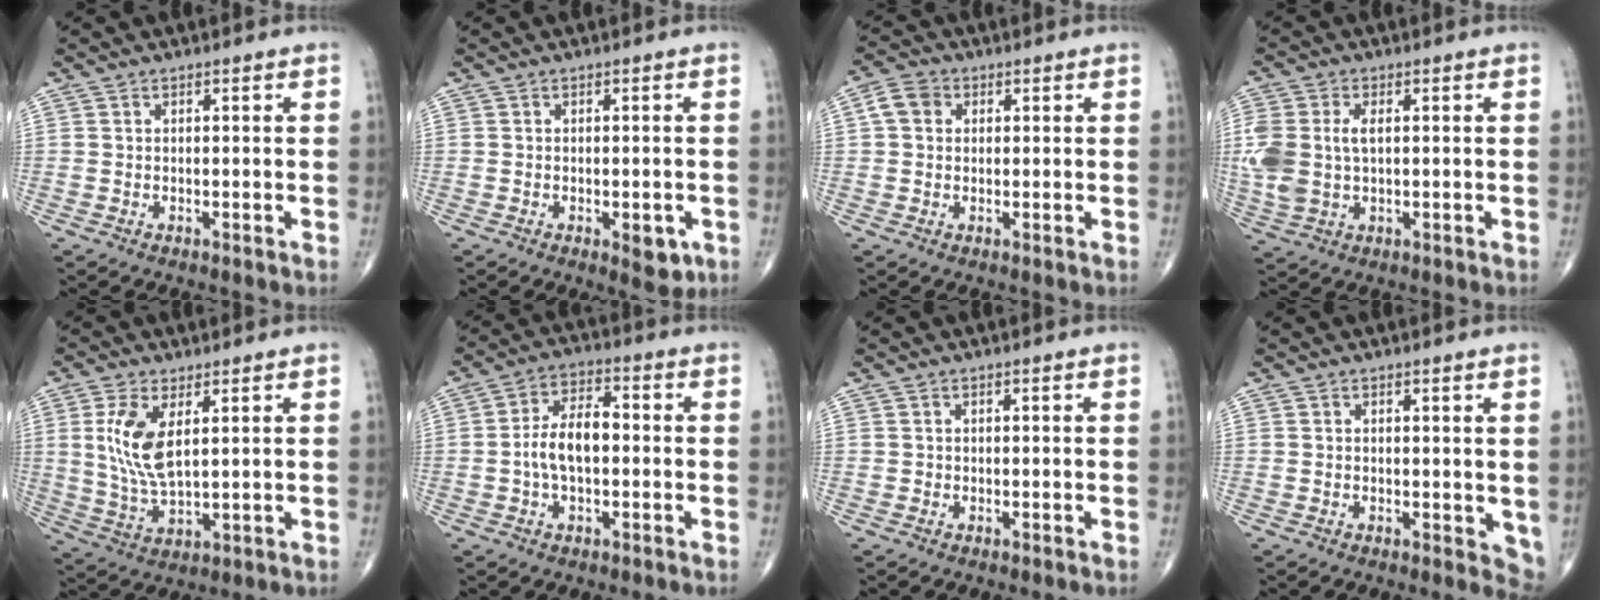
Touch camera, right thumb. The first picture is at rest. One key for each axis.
{"total": 4.3, "fx": -1.5, "fy": 1.9, "fz": 3.5, "tx": -0.029, "ty": -0.004, "tz": -0.013}
{"total": 4.3, "fx": 0.8, "fy": 3.5, "fz": 2.3, "tx": -0.035, "ty": 0.010, "tz": 0.010}
{"total": 9.6, "fx": 0.6, "fy": 5.9, "fz": 7.5, "tx": -0.191, "ty": 0.007, "tz": 0.021}
{"total": 9.8, "fx": 2.7, "fy": 4.4, "fz": 8.3, "tx": -0.174, "ty": -0.017, "tz": 0.061}
{"total": 8.6, "fx": -0.7, "fy": 4.6, "fz": 7.2, "tx": -0.131, "ty": 0.025, "tz": -0.021}
{"total": 0.0}
{"total": 3.5, "fx": 0.5, "fy": 2.0, "fz": 2.8, "tx": -0.020, "ty": -0.009, "tz": 0.007}